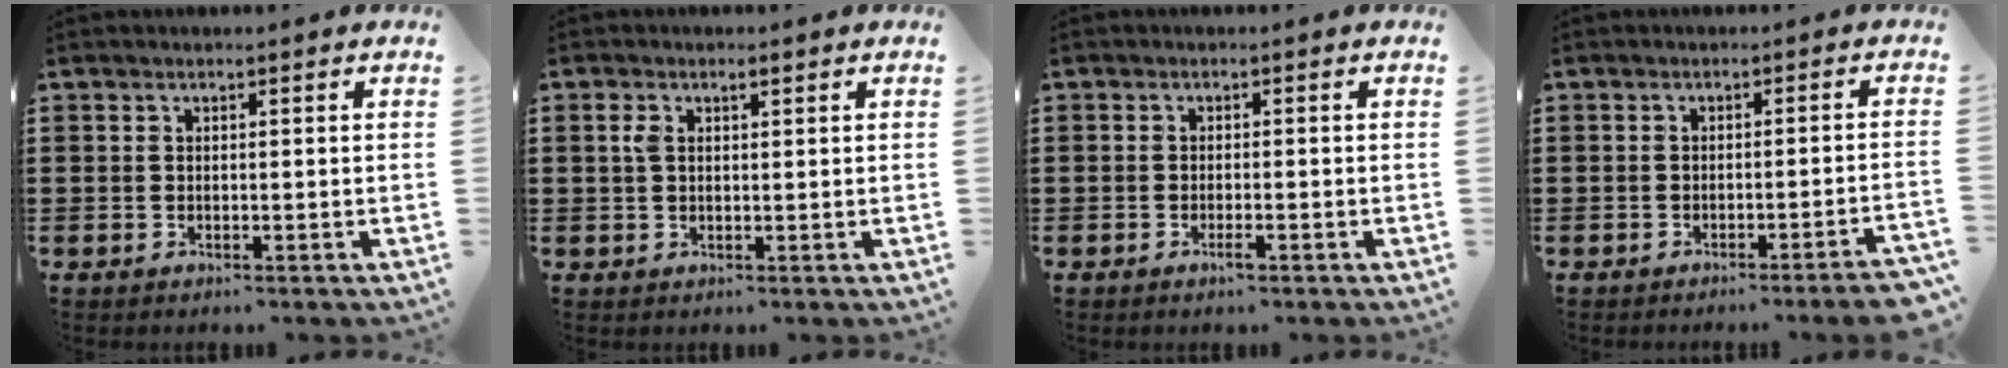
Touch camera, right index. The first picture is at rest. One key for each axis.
{"total": 2.3, "fx": 0.7, "fy": 1.0, "fz": 1.9, "tx": -0.041, "ty": 0.008, "tz": 0.011}
{"total": 1.3, "fx": -0.8, "fy": 0.1, "fz": 1.0, "tx": -0.018, "ty": -0.005, "tz": -0.013}
{"total": 2.7, "fx": -2.1, "fy": -0.5, "fz": 1.6, "tx": -0.027, "ty": -0.008, "tz": -0.041}